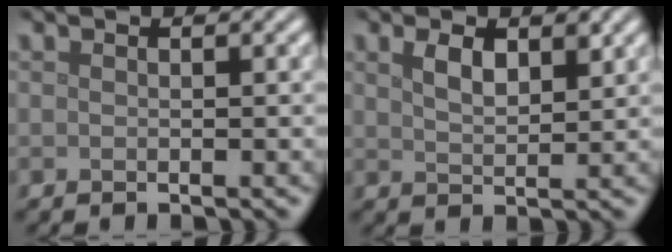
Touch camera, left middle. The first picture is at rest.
{"total": 2.6, "force": [1.5, 1.2, 1.8], "torque": [-0.039, -0.001, 0.031]}